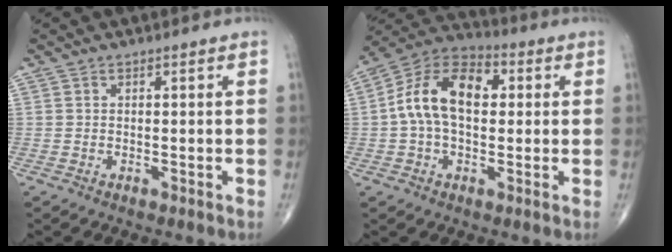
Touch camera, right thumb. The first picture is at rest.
{"total": 14.2, "force": [1.5, 8.6, 11.1], "torque": [-0.194, 0.035, 0.015]}